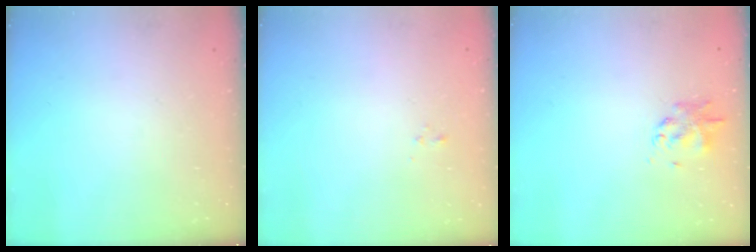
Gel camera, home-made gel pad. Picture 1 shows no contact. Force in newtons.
{"total": 0.5, "press": 0.4, "slide": 0.4}
{"total": 1.8, "press": 1.7, "slide": 0.4}